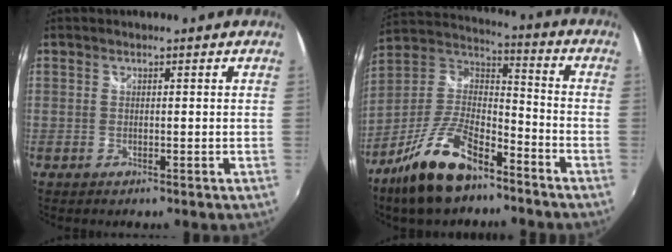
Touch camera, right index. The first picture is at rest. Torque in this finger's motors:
{"motor_torque": [1.01, -1.12, 0.65, 0.14]}